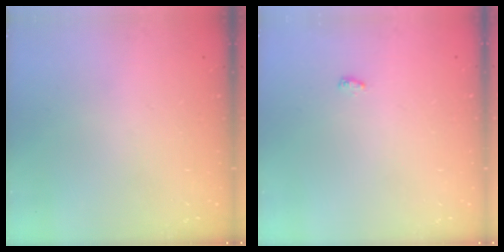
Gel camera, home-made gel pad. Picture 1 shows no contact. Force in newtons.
{"total": 6.4, "press": 3.3, "slide": 5.5}